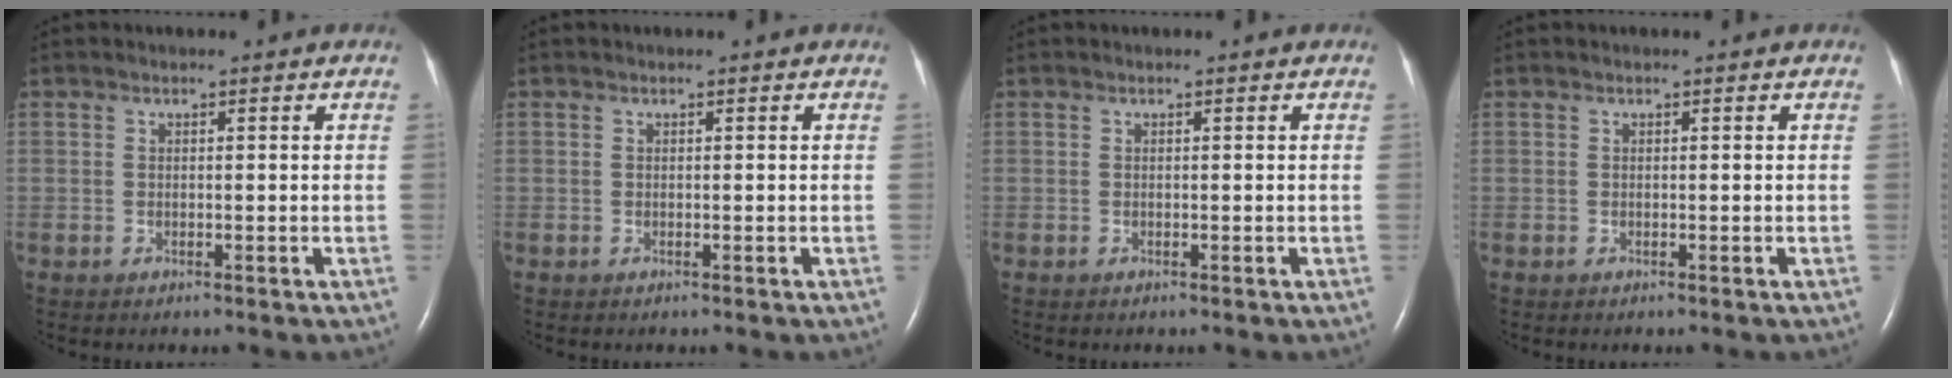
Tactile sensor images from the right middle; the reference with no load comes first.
{"total": 0.0}
{"total": 0.0}
{"total": 0.0}